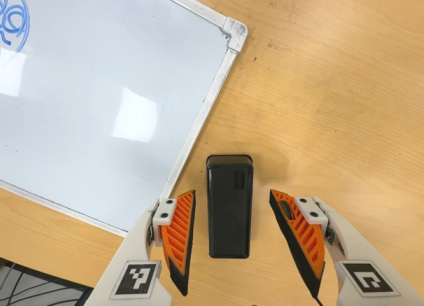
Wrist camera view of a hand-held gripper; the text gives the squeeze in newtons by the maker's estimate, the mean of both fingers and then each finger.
{"total": 0.0}